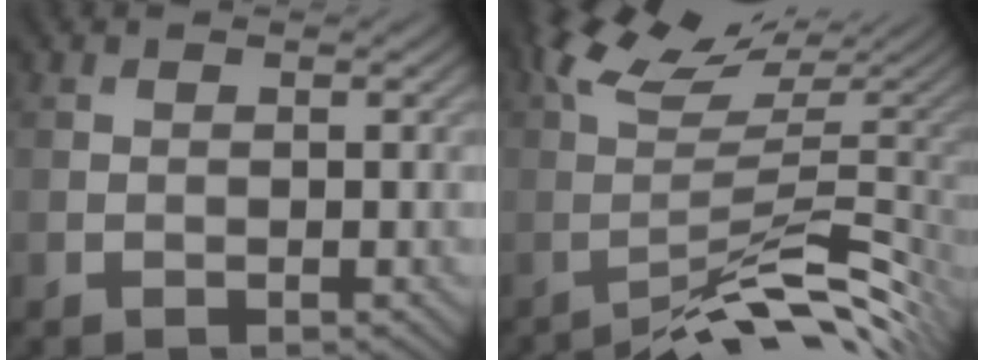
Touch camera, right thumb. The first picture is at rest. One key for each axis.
{"total": 9.9, "fx": -3.5, "fy": 1.6, "fz": 9.1, "tx": -0.147, "ty": 0.022, "tz": -0.043}